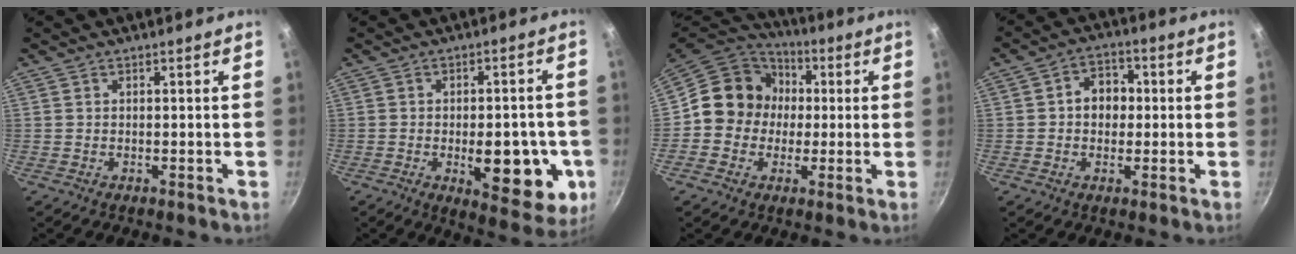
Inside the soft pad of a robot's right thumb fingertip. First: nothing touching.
{"total": 15.4, "force": [-3.5, 7.1, 13.2], "torque": [-0.129, -0.002, -0.038]}
{"total": 13.2, "force": [0.7, 12.2, 5.1], "torque": [-0.043, 0.029, -0.007]}
{"total": 6.7, "force": [0.4, 5.3, 4.0], "torque": [-0.024, 0.014, -0.002]}